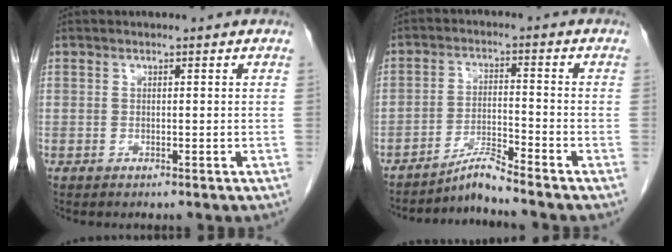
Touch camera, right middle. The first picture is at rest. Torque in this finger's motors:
{"motor_torque": [-0.11, -0.37, 0.01, 0.00]}